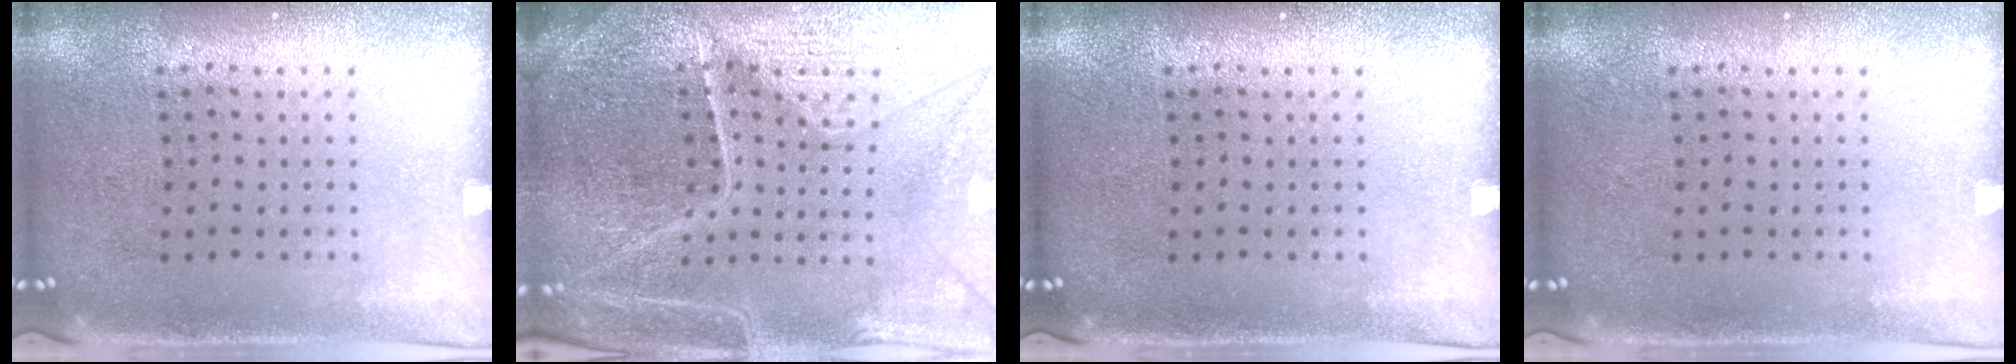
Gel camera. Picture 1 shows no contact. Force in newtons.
{"total": 5.6, "press": 5.2, "slide": 2.2}
{"total": 0.0}
{"total": 0.0}